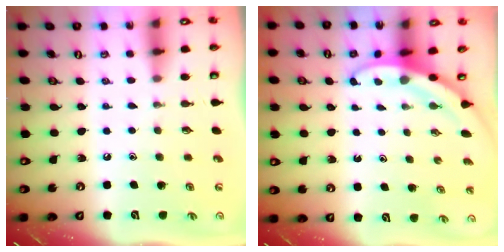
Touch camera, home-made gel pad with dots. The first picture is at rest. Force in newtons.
{"total": 3.5, "press": 3.5, "slide": 0.1}